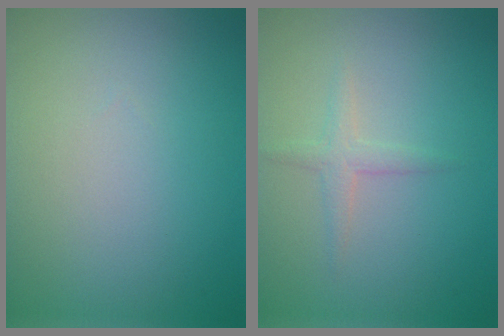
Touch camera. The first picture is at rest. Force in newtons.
{"total": 1.4, "press": 1.4, "slide": 0.1}